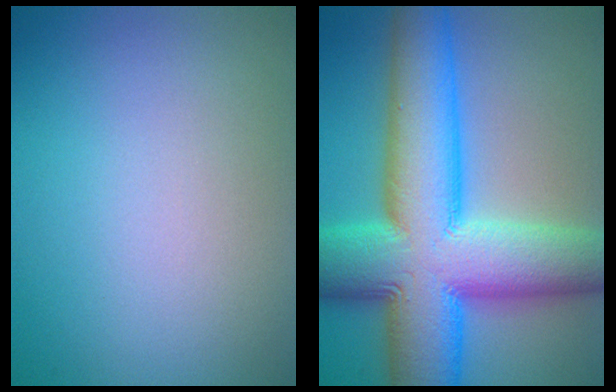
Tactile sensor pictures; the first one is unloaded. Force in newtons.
{"total": 15.4, "press": 15.4, "slide": 0.3}